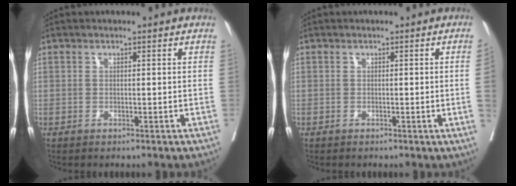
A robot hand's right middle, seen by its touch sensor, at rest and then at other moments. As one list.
[{"total": 2.3, "force": [-0.2, -0.9, 2.1], "torque": [-0.031, -0.004, 0.001]}]